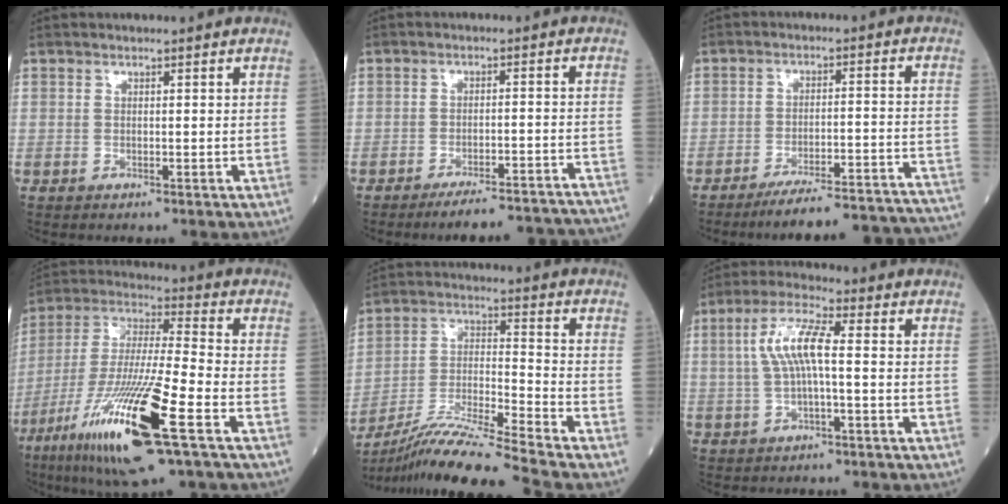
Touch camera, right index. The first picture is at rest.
{"total": 13.5, "force": [-12.9, 1.2, 3.8], "torque": [-0.028, 0.012, -0.147]}
{"total": 22.2, "force": [-21.0, -0.1, 7.3], "torque": [-0.040, -0.001, -0.271]}
{"total": 20.7, "force": [-9.4, 1.5, 18.3], "torque": [-0.379, -0.043, -0.172]}
{"total": 15.0, "force": [-12.8, -2.0, 7.5], "torque": [-0.144, -0.013, -0.233]}
{"total": 7.3, "force": [0.5, 1.3, 7.2], "torque": [-0.153, 0.018, 0.007]}